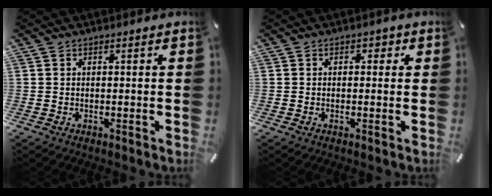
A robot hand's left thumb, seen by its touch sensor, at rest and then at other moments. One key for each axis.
{"total": 1.4, "fx": -0.1, "fy": 1.1, "fz": 0.9, "tx": -0.010, "ty": 0.004, "tz": -0.006}